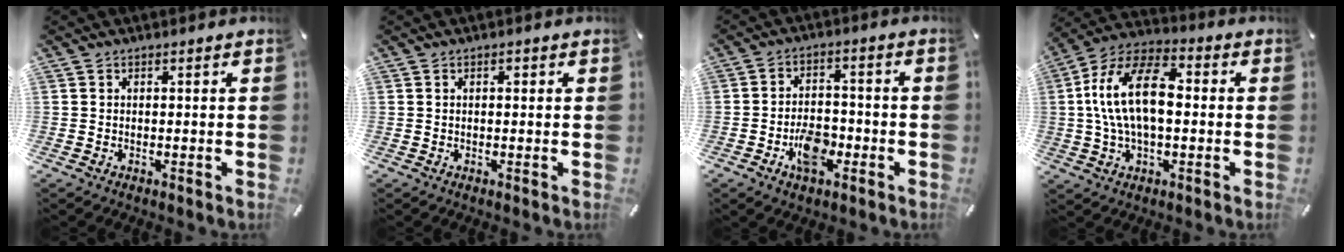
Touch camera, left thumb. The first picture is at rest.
{"total": 0.9, "force": [0.1, 0.5, 0.7], "torque": [-0.014, 0.003, 0.000]}
{"total": 8.2, "force": [-3.7, 4.8, 5.4], "torque": [-0.108, 0.019, -0.066]}
{"total": 16.1, "force": [0.6, 9.3, 13.2], "torque": [-0.276, 0.014, 0.009]}